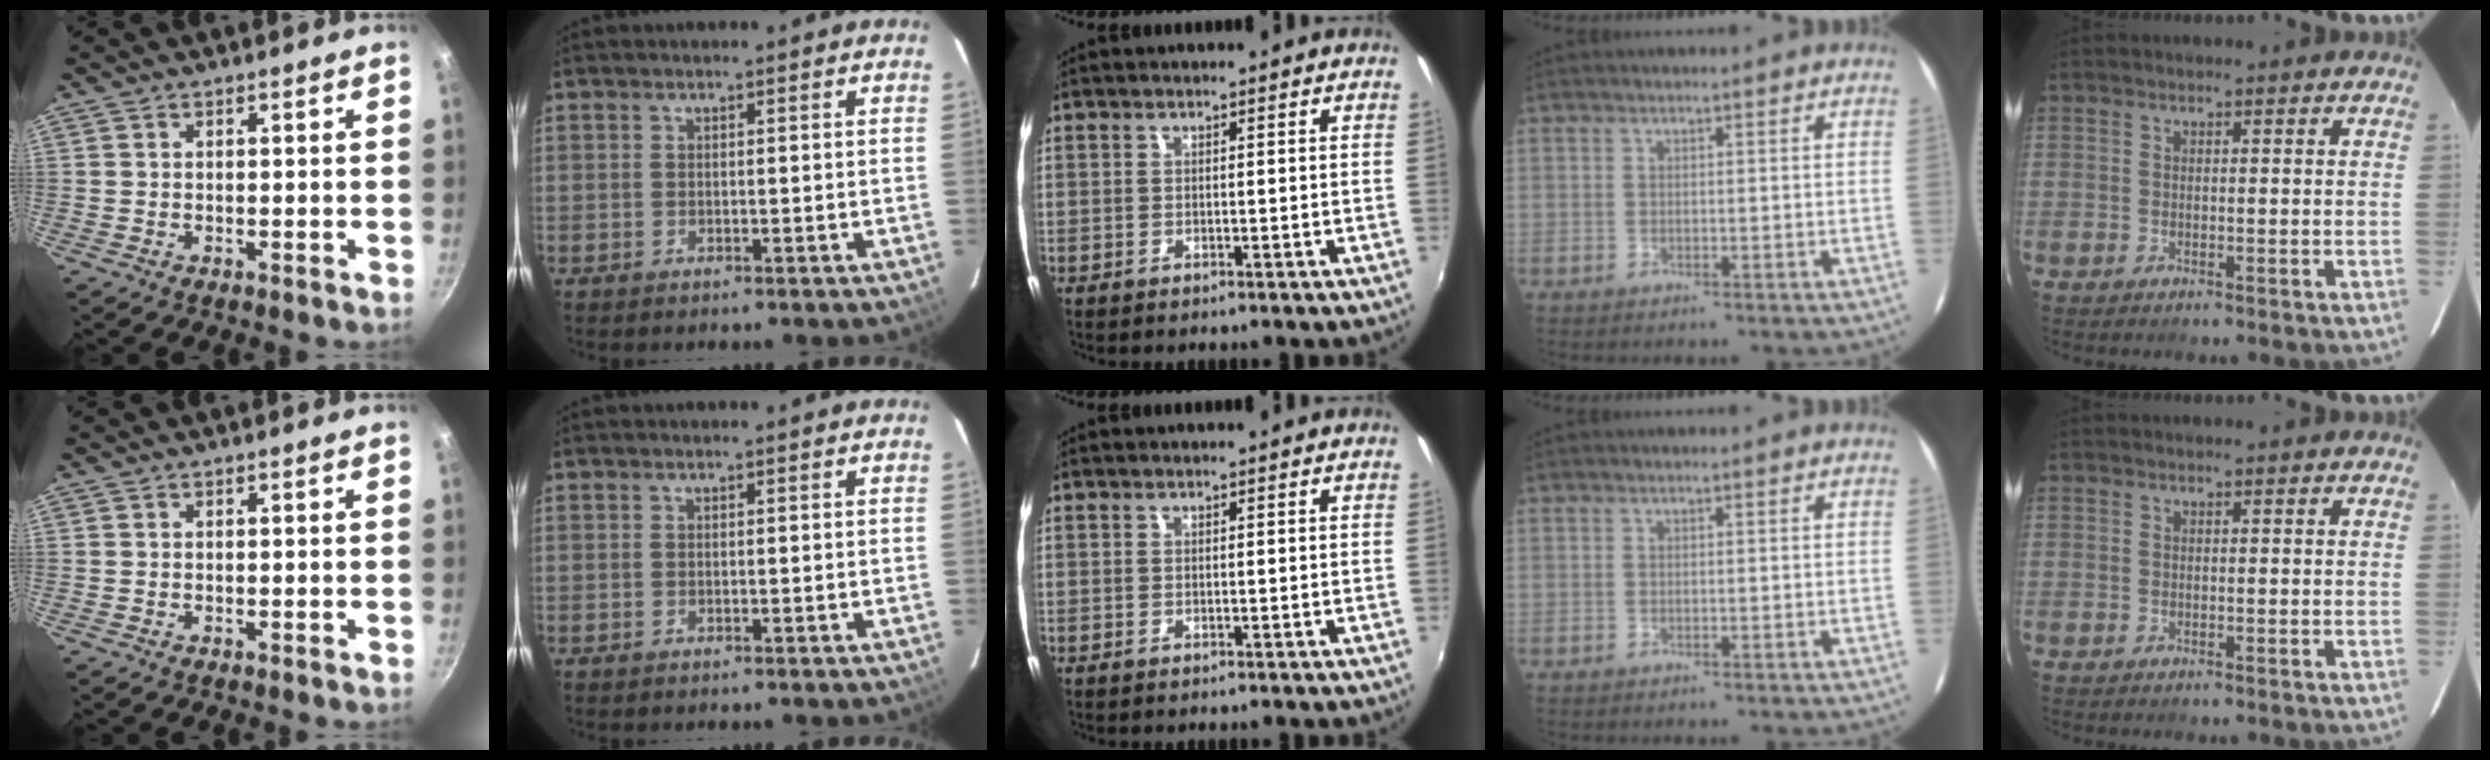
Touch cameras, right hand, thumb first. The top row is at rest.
{}